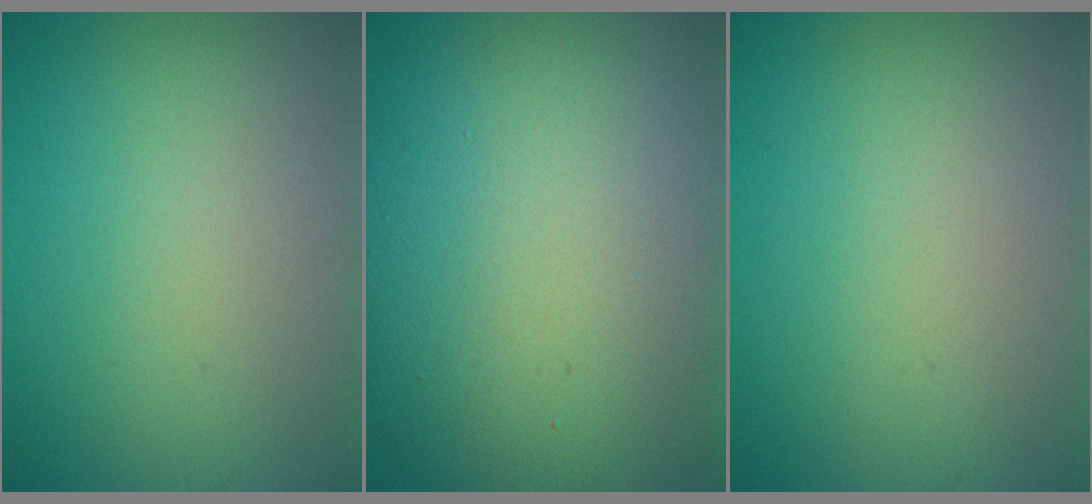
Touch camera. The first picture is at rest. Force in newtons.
{"total": 17.2, "press": 17.2, "slide": 1.1}
{"total": 0.0}